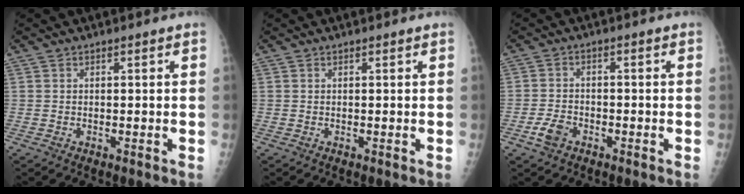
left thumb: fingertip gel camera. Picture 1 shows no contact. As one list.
[{"total": 0.0}, {"total": 4.0, "force": [-2.2, 2.4, 2.1], "torque": [-0.042, 0.014, -0.041]}]